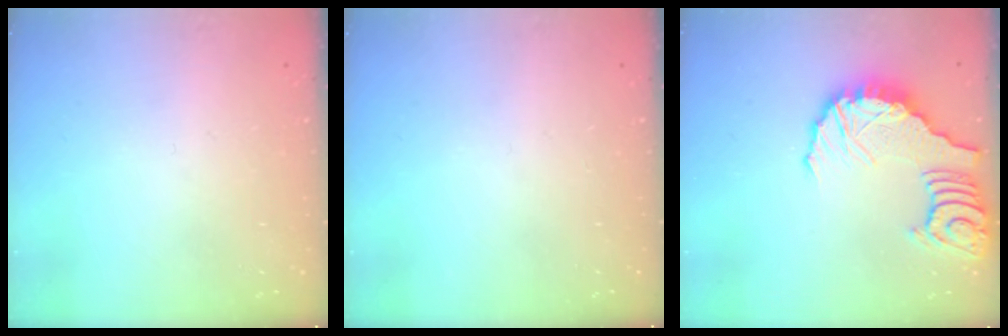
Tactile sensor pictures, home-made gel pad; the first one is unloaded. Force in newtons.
{"total": 0.0}
{"total": 14.2, "press": 14.1, "slide": 2.0}